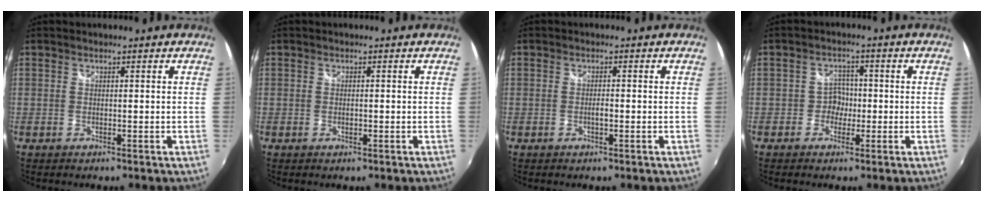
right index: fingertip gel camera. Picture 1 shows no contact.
{"total": 0.8, "force": [-0.2, 0.4, 0.6], "torque": [-0.012, 0.000, -0.004]}
{"total": 1.3, "force": [-0.5, 0.3, 1.1], "torque": [-0.022, 0.001, -0.009]}
{"total": 3.2, "force": [-1.3, 2.9, 0.6], "torque": [-0.006, 0.012, -0.025]}